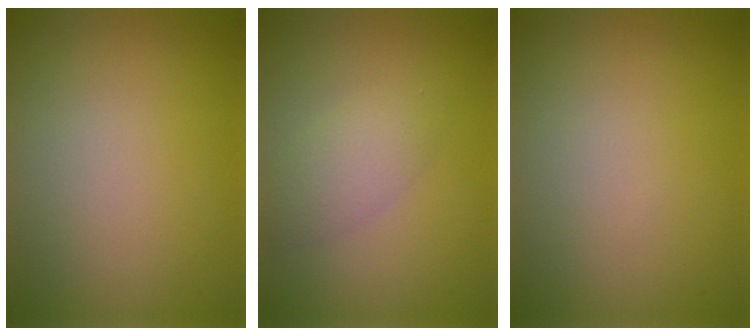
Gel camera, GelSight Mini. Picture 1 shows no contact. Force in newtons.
{"total": 2.4, "press": 2.4, "slide": 0.2}
{"total": 0.0}